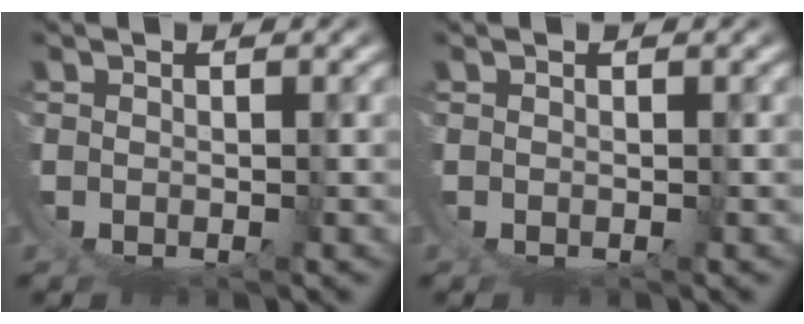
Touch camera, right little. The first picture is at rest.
{"total": 0.0}